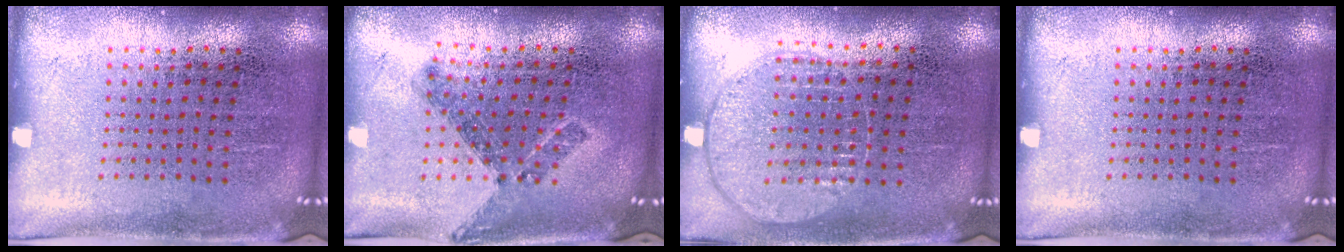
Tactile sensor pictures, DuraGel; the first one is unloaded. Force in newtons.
{"total": 0.9, "press": 0.8, "slide": 0.4}
{"total": 1.0, "press": 0.9, "slide": 0.3}
{"total": 0.0}